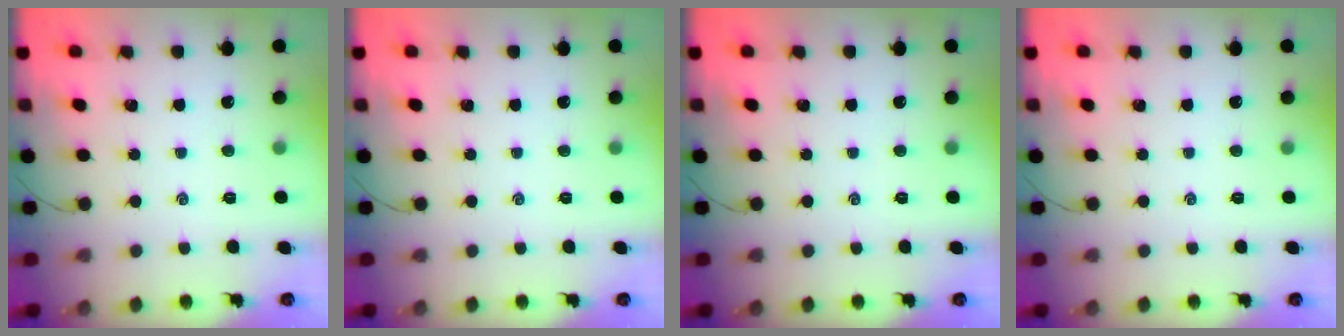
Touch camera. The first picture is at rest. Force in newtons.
{"total": 0.0}
{"total": 0.0}
{"total": 0.0}